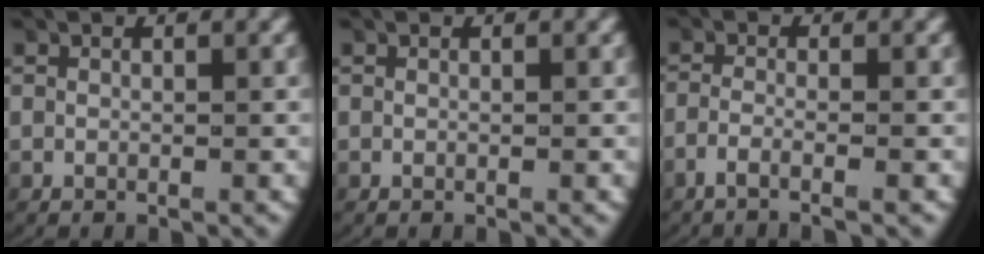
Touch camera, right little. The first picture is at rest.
{"total": 0.0}
{"total": 2.6, "force": [-2.0, -0.1, 1.7], "torque": [-0.042, -0.007, -0.035]}